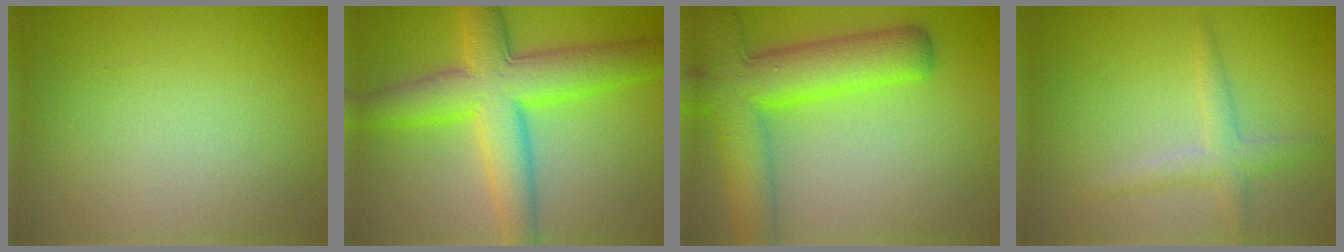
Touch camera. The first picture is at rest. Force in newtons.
{"total": 8.9, "press": 8.9, "slide": 0.1}
{"total": 8.5, "press": 8.4, "slide": 0.5}
{"total": 2.1, "press": 2.1, "slide": 0.0}